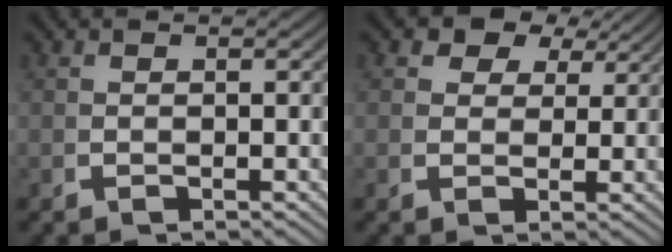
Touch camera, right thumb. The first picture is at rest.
{"total": 5.0, "force": [3.3, 2.9, 2.3], "torque": [-0.045, -0.002, 0.056]}